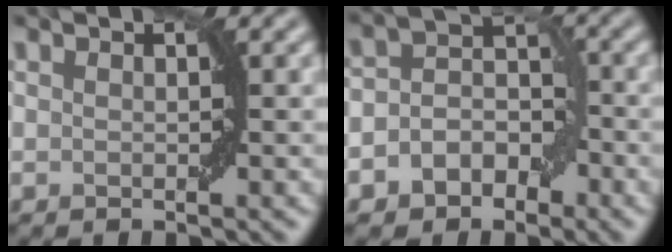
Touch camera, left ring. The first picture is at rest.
{"total": 4.6, "force": [-2.0, 3.6, 2.0], "torque": [0.000, 0.007, -0.045]}